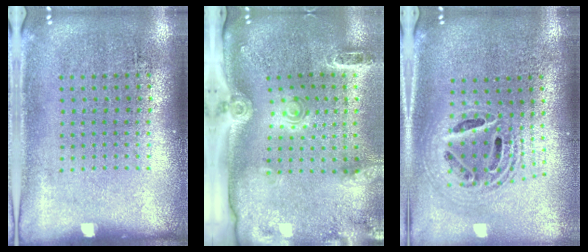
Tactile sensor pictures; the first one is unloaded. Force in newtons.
{"total": 2.8, "press": 2.1, "slide": 1.9}
{"total": 2.1, "press": 1.7, "slide": 1.2}